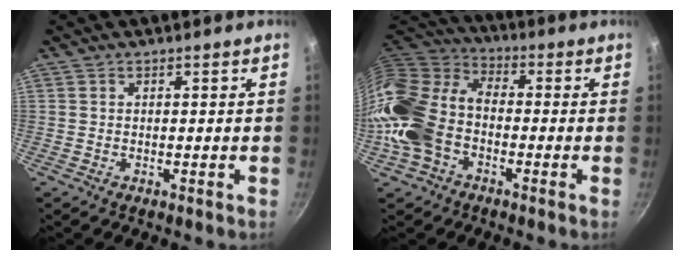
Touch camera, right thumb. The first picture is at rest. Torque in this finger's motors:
{"motor_torque": [2.27, 2.28, 0.90, 0.57, 0.26]}